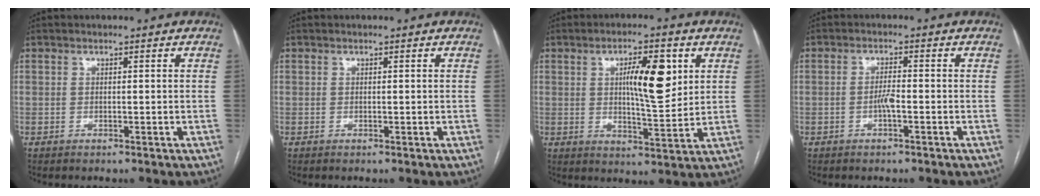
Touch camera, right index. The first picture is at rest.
{"total": 0.0}
{"total": 9.4, "force": [2.8, 2.2, 8.7], "torque": [-0.142, 0.004, 0.049]}
{"total": 2.1, "force": [-0.7, 0.3, 2.0], "torque": [-0.038, 0.002, -0.013]}